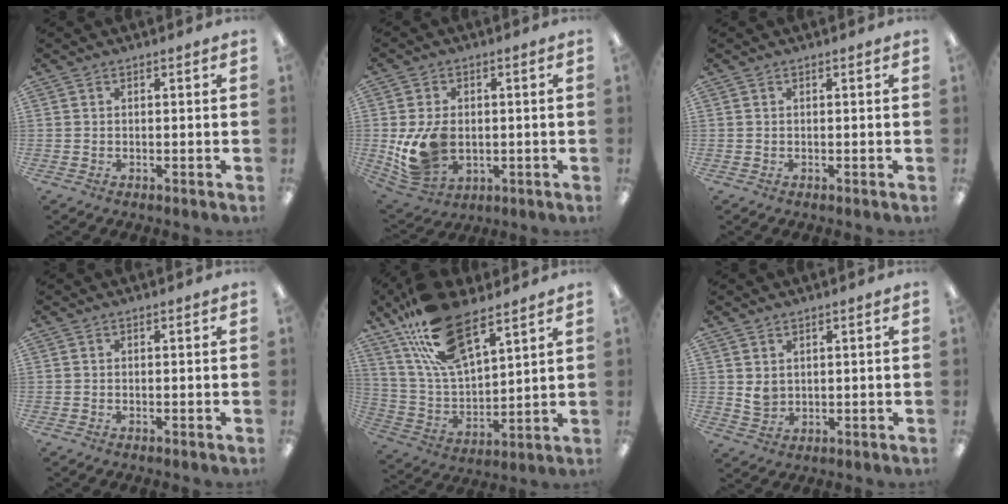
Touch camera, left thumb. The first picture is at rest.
{"total": 11.8, "force": [-1.2, 8.5, 8.1], "torque": [-0.161, 0.003, -0.015]}
{"total": 0.0}
{"total": 0.0}
{"total": 20.1, "force": [13.1, 8.6, 12.6], "torque": [-0.251, -0.053, 0.235]}
{"total": 2.8, "force": [1.5, 2.1, 1.2], "torque": [-0.019, -0.003, 0.027]}